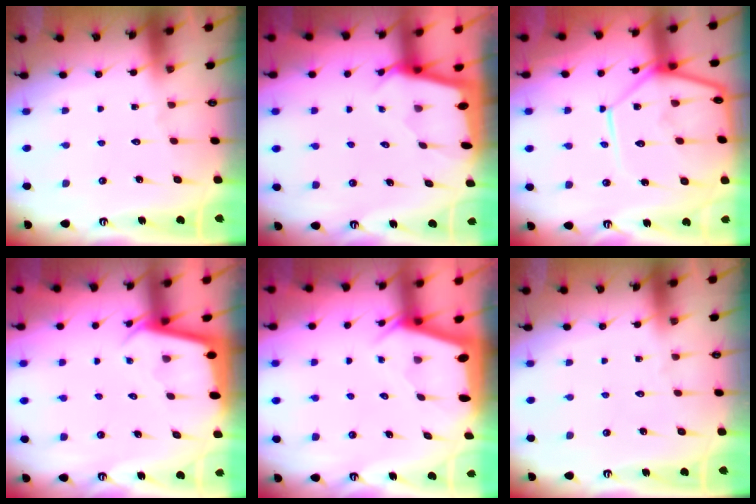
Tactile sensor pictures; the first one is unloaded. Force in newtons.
{"total": 1.5, "press": 1.5, "slide": 0.1}
{"total": 15.0, "press": 15.0, "slide": 1.5}
{"total": 2.3, "press": 2.3, "slide": 0.1}
{"total": 2.1, "press": 2.1, "slide": 0.3}
{"total": 0.0}